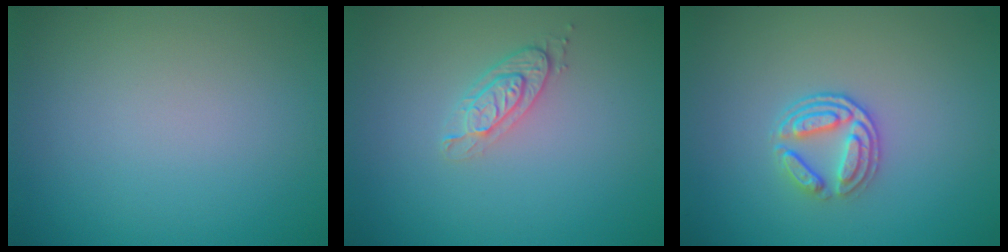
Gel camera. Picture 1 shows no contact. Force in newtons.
{"total": 2.1, "press": 1.8, "slide": 1.1}
{"total": 2.9, "press": 2.5, "slide": 1.6}